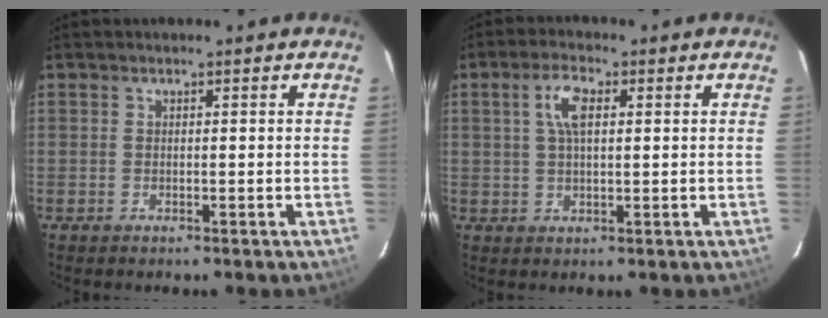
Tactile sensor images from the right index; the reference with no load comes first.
{"total": 5.1, "force": [1.5, 2.1, 4.4], "torque": [-0.085, 0.011, 0.028]}